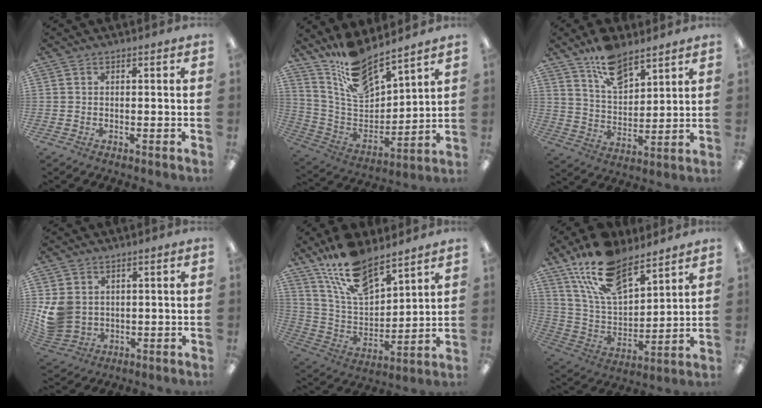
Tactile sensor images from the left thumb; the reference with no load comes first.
{"total": 15.0, "force": [13.2, 4.2, 5.8], "torque": [-0.134, -0.089, 0.238]}
{"total": 11.3, "force": [8.5, 5.3, 5.3], "torque": [-0.087, -0.046, 0.154]}
{"total": 7.8, "force": [2.0, 6.6, 3.5], "torque": [-0.078, -0.003, 0.041]}
{"total": 16.0, "force": [12.5, 6.1, 7.9], "torque": [-0.170, -0.062, 0.228]}
{"total": 18.6, "force": [13.4, 8.5, 9.8], "torque": [-0.195, -0.061, 0.243]}